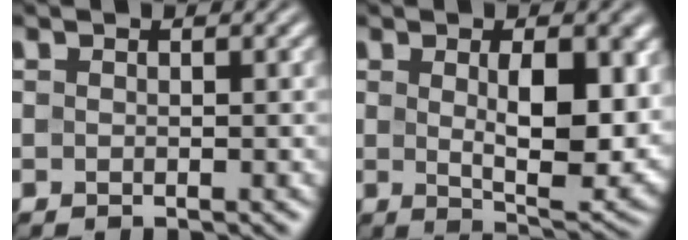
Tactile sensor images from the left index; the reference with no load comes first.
{"total": 8.1, "force": [1.1, 3.3, 7.3], "torque": [-0.113, -0.016, 0.028]}